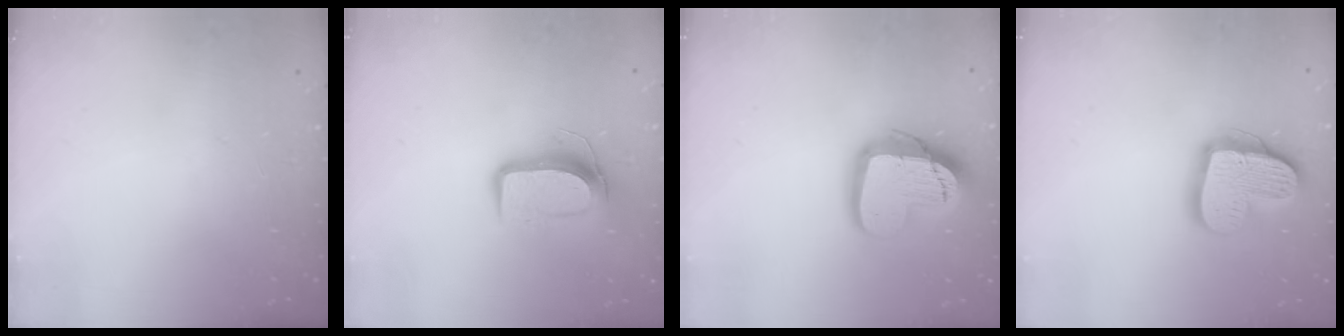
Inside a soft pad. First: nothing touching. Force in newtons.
{"total": 9.7, "press": 9.7, "slide": 0.8}
{"total": 16.4, "press": 16.3, "slide": 1.4}
{"total": 17.7, "press": 17.7, "slide": 1.5}